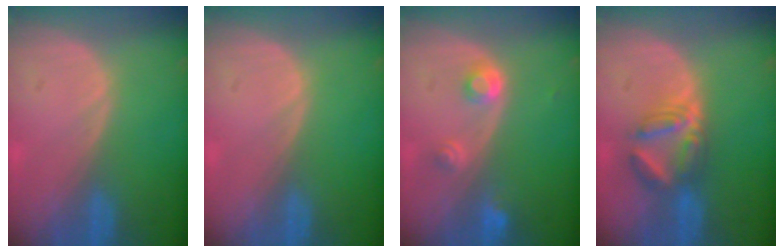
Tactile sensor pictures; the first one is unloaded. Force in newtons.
{"total": 0.0}
{"total": 2.9, "press": 2.9, "slide": 0.5}
{"total": 5.8, "press": 5.7, "slide": 1.2}